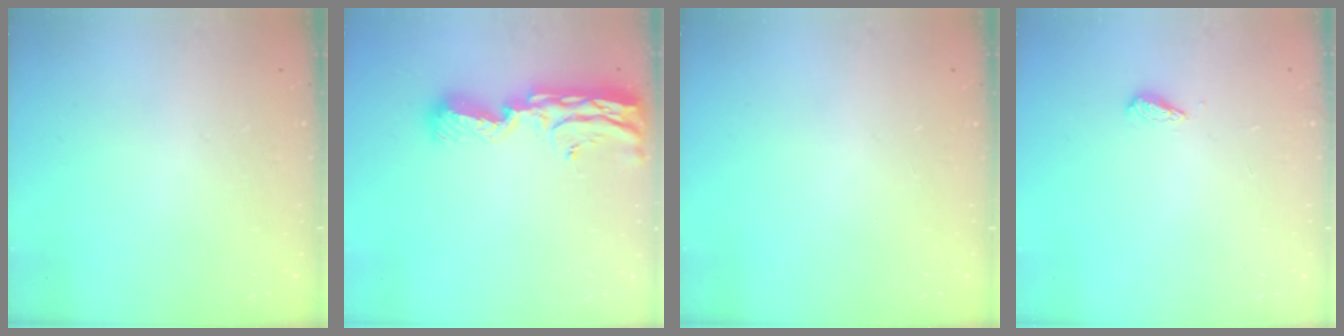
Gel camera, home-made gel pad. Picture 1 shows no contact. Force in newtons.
{"total": 11.5, "press": 11.4, "slide": 1.6}
{"total": 0.0}
{"total": 2.7, "press": 2.6, "slide": 0.4}